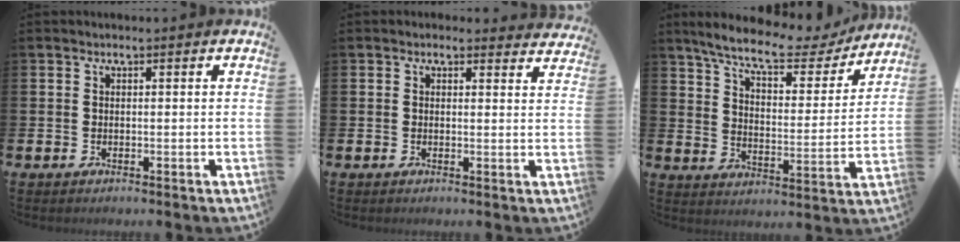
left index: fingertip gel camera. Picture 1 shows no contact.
{"total": 1.6, "force": [1.5, 0.6, 0.0], "torque": [0.008, -0.005, 0.024]}
{"total": 8.9, "force": [7.7, 2.1, 3.8], "torque": [-0.102, -0.043, 0.130]}